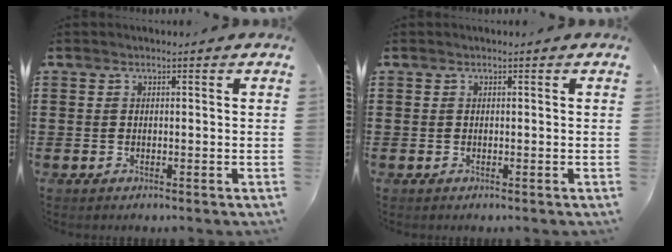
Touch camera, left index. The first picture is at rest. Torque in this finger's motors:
{"motor_torque": [0.00, 0.00, 0.00, 0.00]}